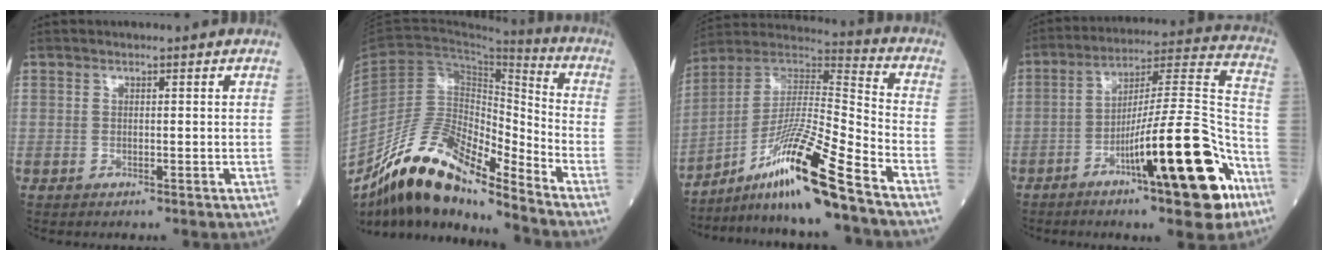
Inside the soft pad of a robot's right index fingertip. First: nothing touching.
{"total": 15.1, "force": [-12.2, 3.4, 8.3], "torque": [-0.151, 0.031, -0.218]}
{"total": 16.4, "force": [-10.6, -1.0, 12.5], "torque": [-0.236, 0.007, -0.187]}
{"total": 19.6, "force": [-9.5, 2.1, 17.1], "torque": [-0.246, 0.011, -0.141]}